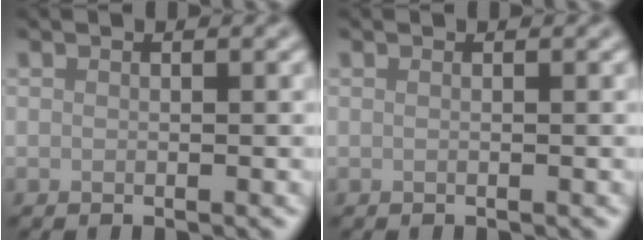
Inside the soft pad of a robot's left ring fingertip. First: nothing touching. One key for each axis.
{"total": 0.6, "fx": 0.2, "fy": 0.3, "fz": 0.5, "tx": -0.004, "ty": -0.001, "tz": -0.004}